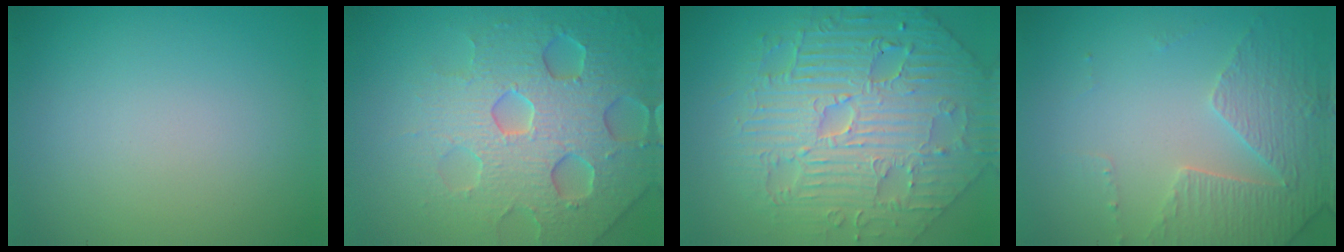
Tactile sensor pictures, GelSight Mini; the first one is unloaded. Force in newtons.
{"total": 7.3, "press": 7.2, "slide": 1.6}
{"total": 8.9, "press": 6.8, "slide": 5.7}
{"total": 4.7, "press": 3.4, "slide": 3.3}